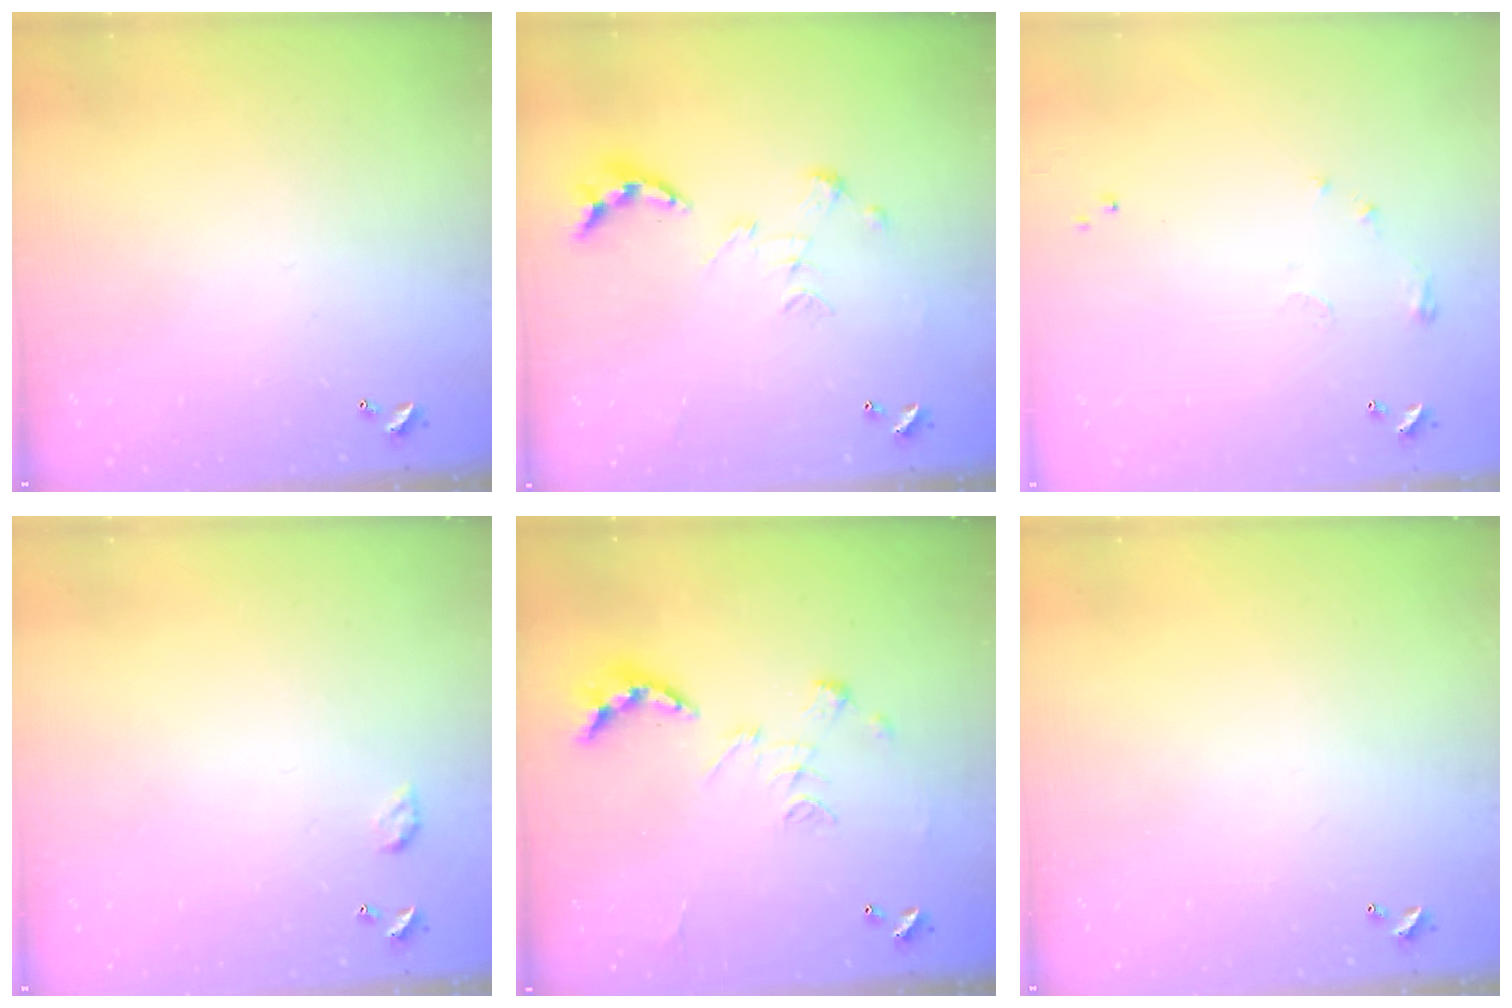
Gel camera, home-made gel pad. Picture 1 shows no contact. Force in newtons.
{"total": 0.8, "press": 0.8, "slide": 0.3}
{"total": 6.3, "press": 6.3, "slide": 0.9}
{"total": 3.2, "press": 3.2, "slide": 0.4}
{"total": 2.5, "press": 2.0, "slide": 1.5}
{"total": 0.0}